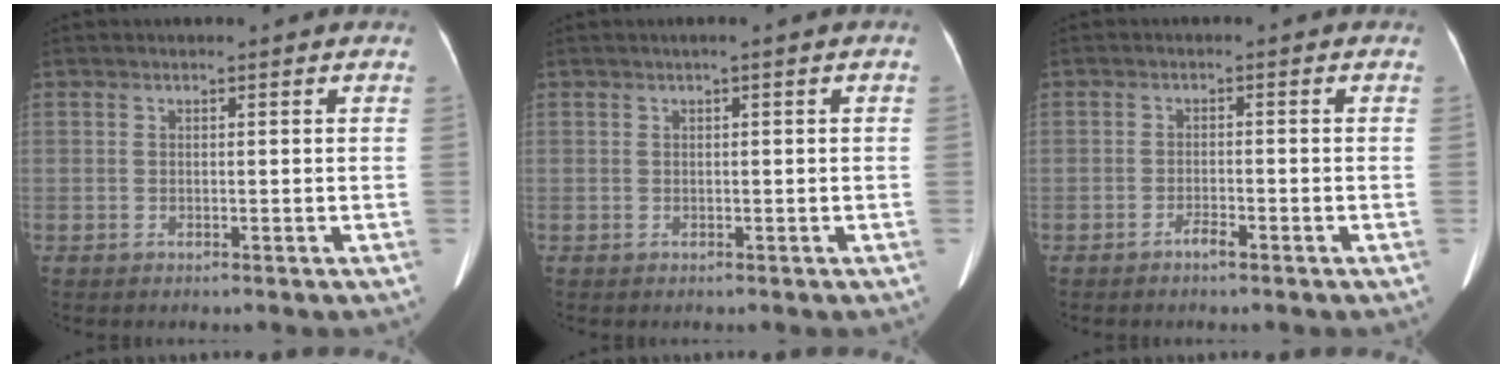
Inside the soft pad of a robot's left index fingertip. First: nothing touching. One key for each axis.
{"total": 0.7, "fx": 0.0, "fy": -0.1, "fz": 0.7, "tx": -0.012, "ty": 0.005, "tz": 0.004}
{"total": 1.7, "fx": -1.3, "fy": 0.2, "fz": 1.0, "tx": -0.020, "ty": 0.000, "tz": -0.022}